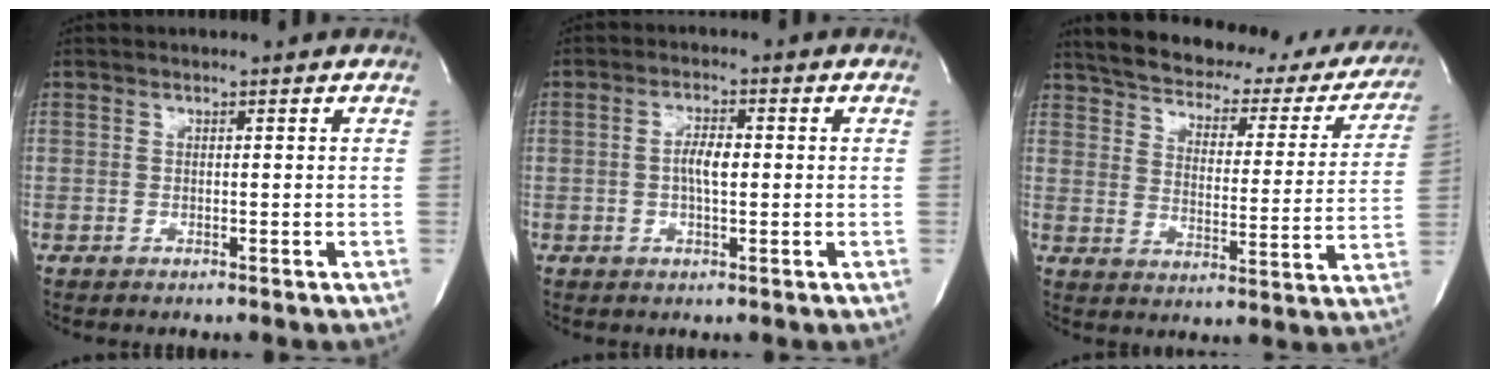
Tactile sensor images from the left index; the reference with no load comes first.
{"total": 3.4, "force": [-0.1, 1.1, 3.3], "torque": [-0.060, 0.002, -0.005]}
{"total": 27.8, "force": [24.0, 9.1, 10.6], "torque": [-0.168, -0.023, 0.291]}